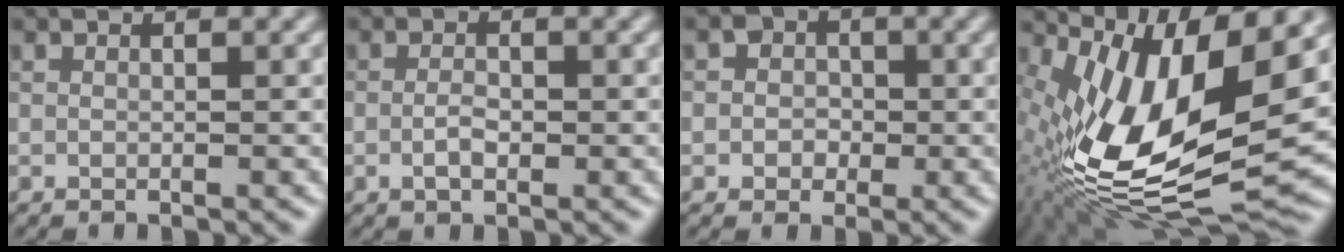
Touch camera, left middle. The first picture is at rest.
{"total": 1.7, "force": [-0.4, 0.9, 1.4], "torque": [-0.026, 0.001, -0.010]}
{"total": 3.5, "force": [0.6, 3.2, 1.3], "torque": [0.006, 0.011, -0.013]}
{"total": 16.0, "force": [1.0, 6.5, 14.6], "torque": [-0.282, -0.001, 0.020]}